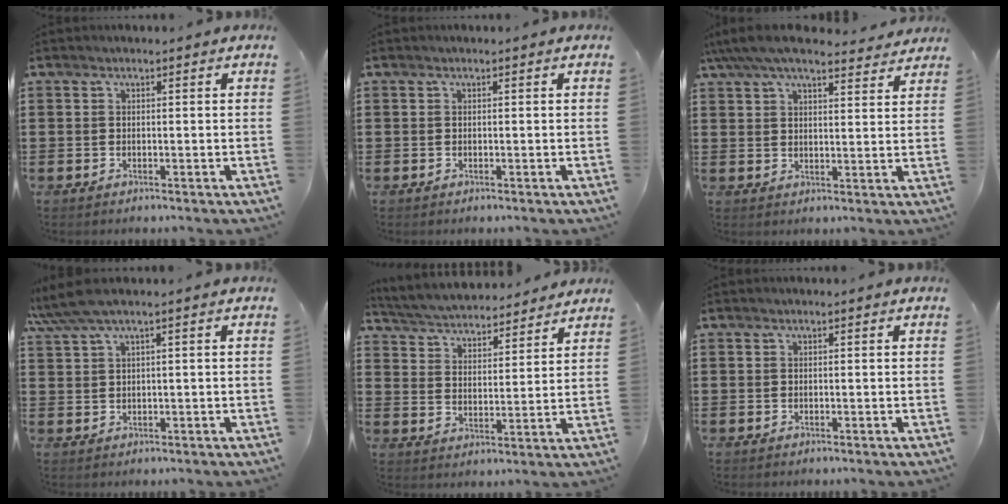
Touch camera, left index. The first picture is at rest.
{"total": 0.0}
{"total": 7.1, "force": [6.1, 1.3, 3.3], "torque": [-0.081, -0.016, 0.112]}
{"total": 3.0, "force": [1.5, 0.2, 2.6], "torque": [-0.061, -0.002, 0.024]}
{"total": 4.4, "force": [4.4, 0.0, 0.3], "torque": [-0.031, -0.033, 0.072]}
{"total": 0.0}